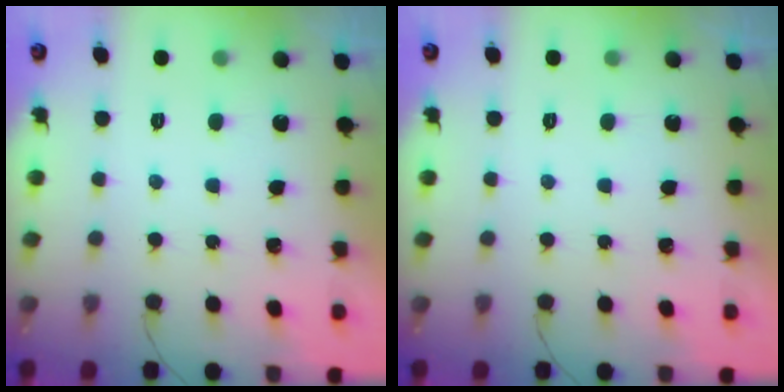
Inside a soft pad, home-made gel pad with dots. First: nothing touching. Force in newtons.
{"total": 0.0}